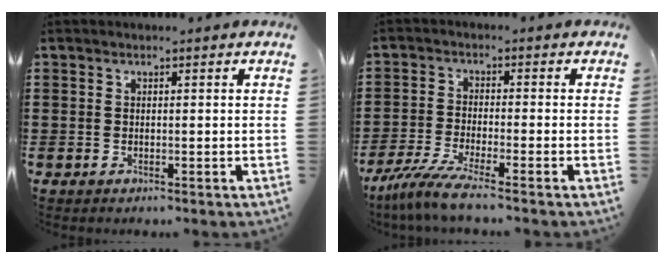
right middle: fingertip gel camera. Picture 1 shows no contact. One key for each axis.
{"total": 5.6, "fx": -4.6, "fy": -0.1, "fz": 3.1, "tx": -0.079, "ty": -0.021, "tz": -0.095}